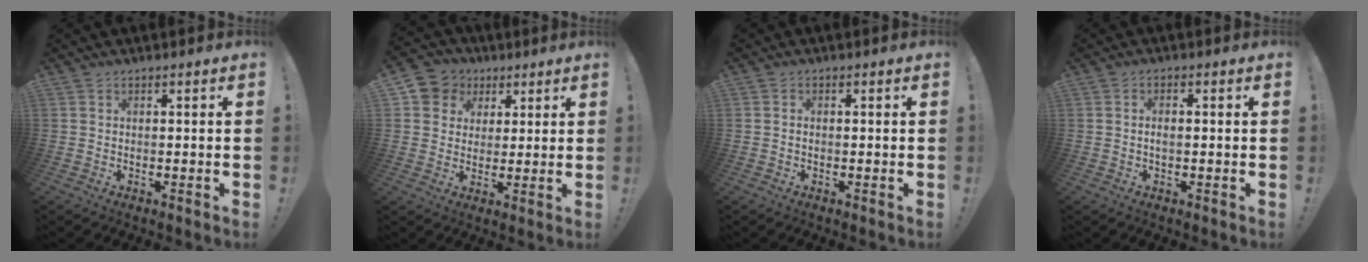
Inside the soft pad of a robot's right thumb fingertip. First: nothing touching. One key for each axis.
{"total": 8.4, "fx": 2.9, "fy": 7.7, "fz": 1.8, "tx": -0.024, "ty": -0.015, "tz": 0.060}
{"total": 0.7, "fx": -0.4, "fy": 0.4, "fz": 0.4, "tx": -0.012, "ty": 0.002, "tz": -0.006}
{"total": 1.9, "fx": -0.4, "fy": 0.8, "fz": 1.7, "tx": -0.035, "ty": 0.007, "tz": -0.007}